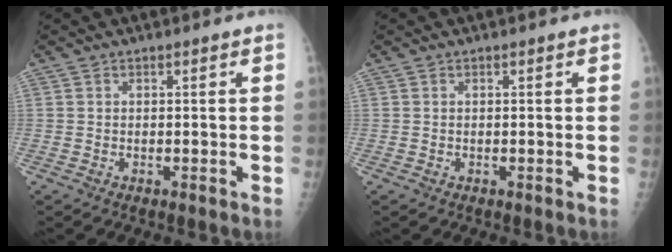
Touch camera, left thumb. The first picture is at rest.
{"total": 0.0}